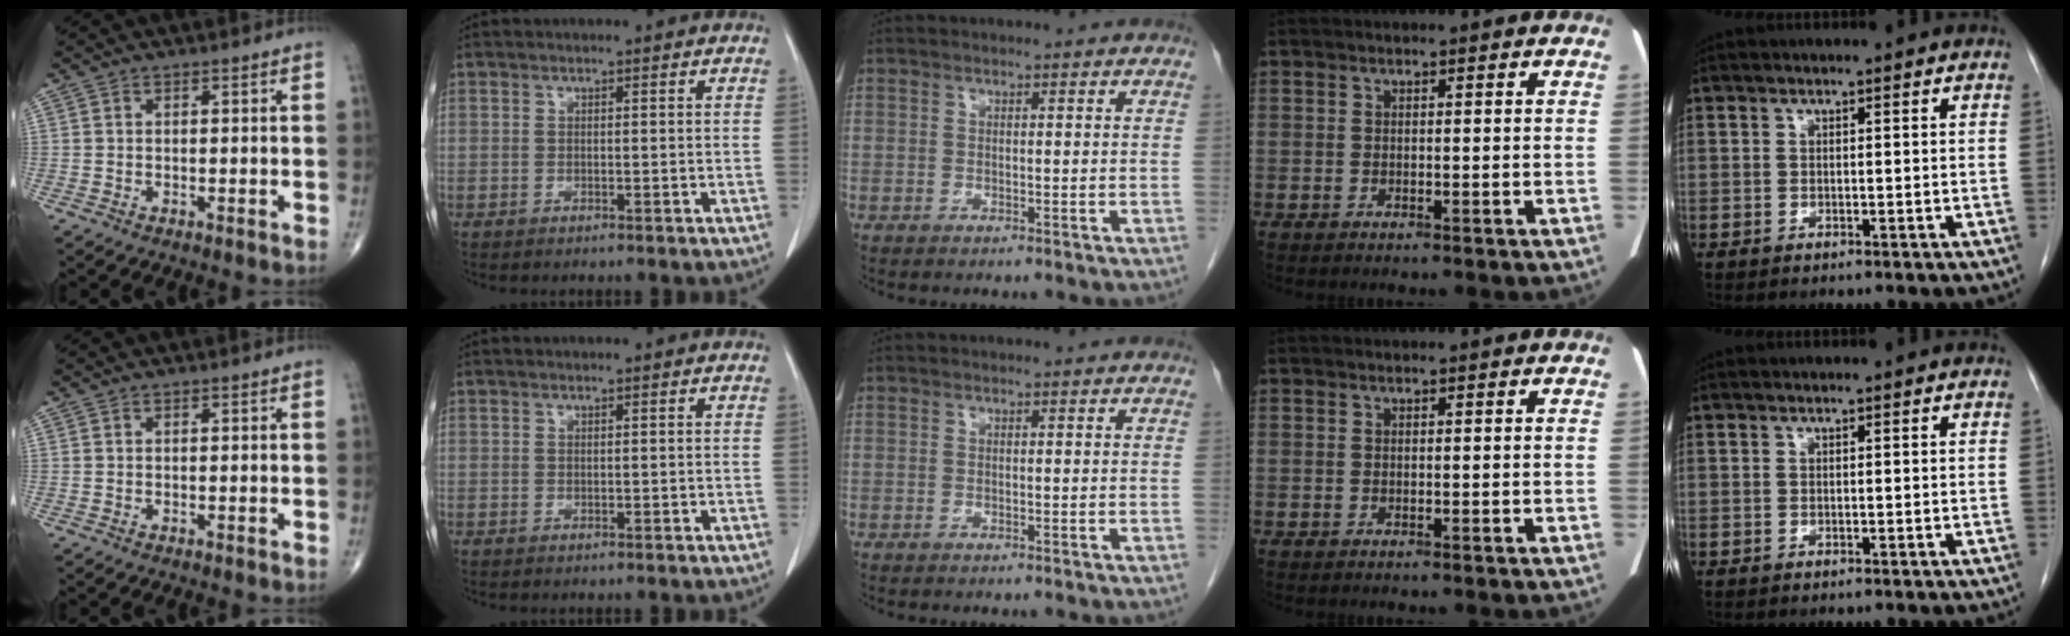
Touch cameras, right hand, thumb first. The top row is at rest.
{}